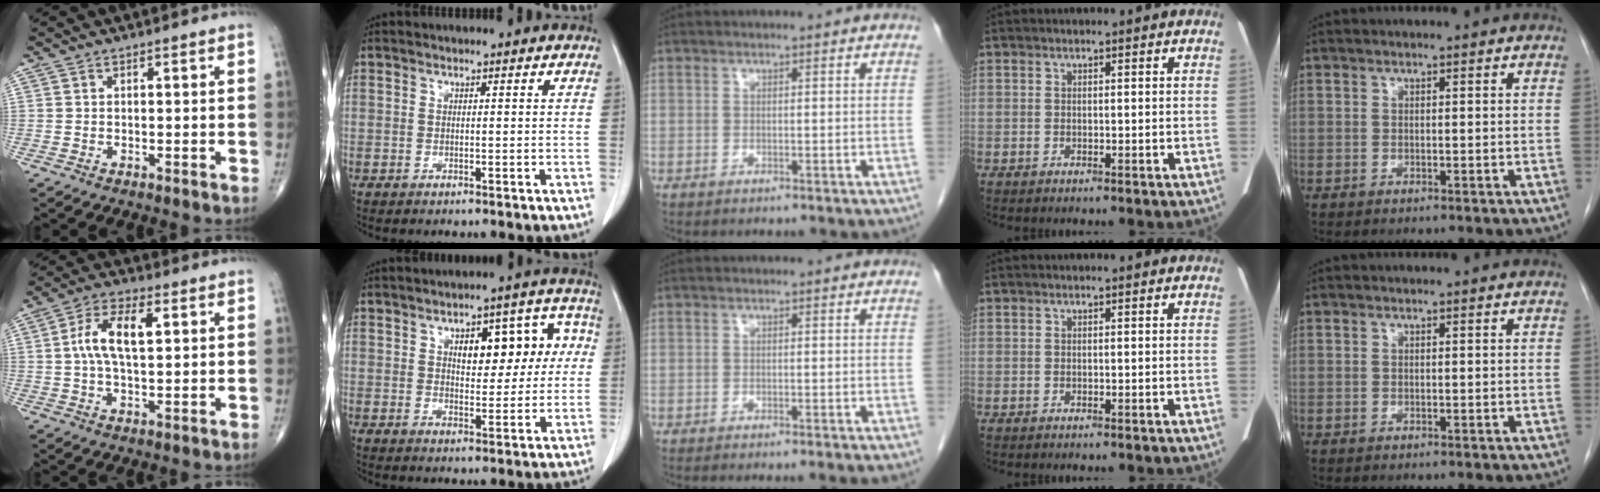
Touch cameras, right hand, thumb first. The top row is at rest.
{"thumb": {"total": 9.2, "force": [1.8, 4.1, 8.0], "torque": [-0.157, 0.013, 0.028]}, "index": {"total": 9.6, "force": [2.3, 4.7, 8.1], "torque": [-0.094, 0.032, 0.035]}, "middle": {"total": 5.5, "force": [-4.9, -0.5, 2.4], "torque": [-0.012, -0.008, -0.066]}}